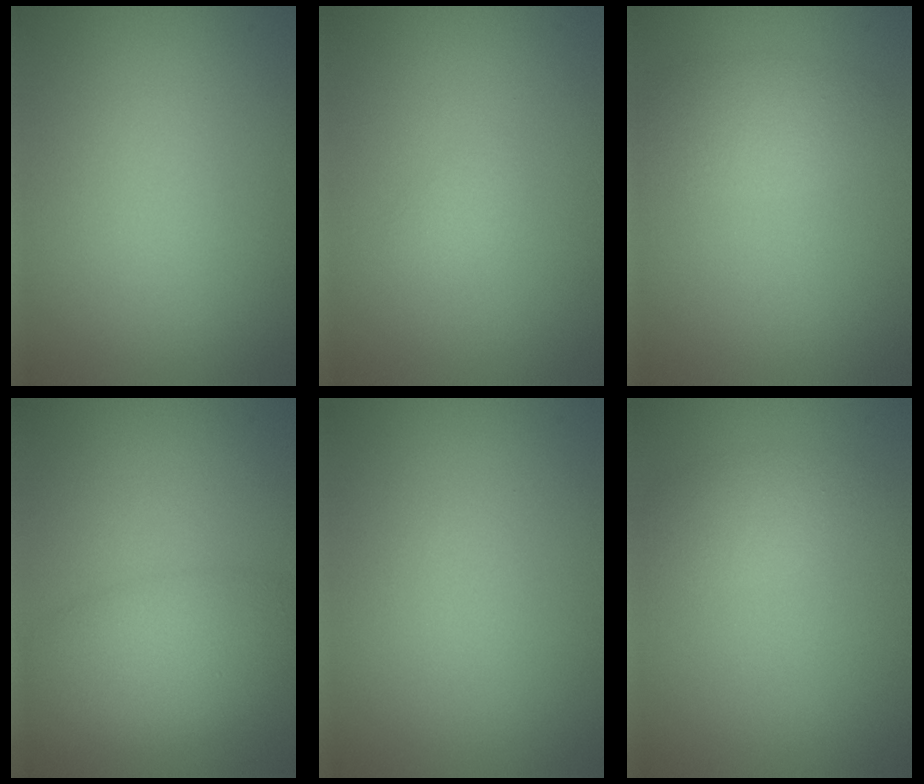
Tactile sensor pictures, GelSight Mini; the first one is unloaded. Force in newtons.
{"total": 0.6, "press": 0.6, "slide": 0.0}
{"total": 2.4, "press": 2.4, "slide": 0.1}
{"total": 5.4, "press": 5.4, "slide": 0.2}
{"total": 0.0}
{"total": 1.9, "press": 1.9, "slide": 0.1}